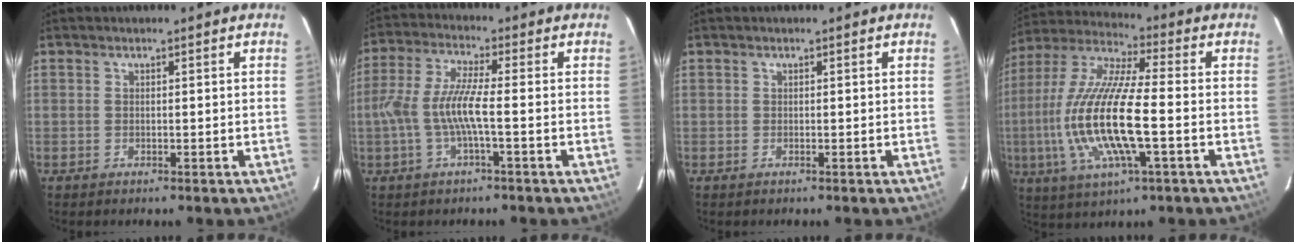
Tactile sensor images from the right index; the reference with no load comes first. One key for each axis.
{"total": 8.2, "fx": -2.0, "fy": 0.6, "fz": 7.9, "tx": -0.172, "ty": 0.001, "tz": -0.035}
{"total": 0.6, "fx": -0.2, "fy": 0.0, "fz": -0.5, "tx": 0.008, "ty": -0.001, "tz": -0.004}
{"total": 19.3, "fx": -3.5, "fy": 4.4, "fz": 18.4, "tx": -0.371, "ty": -0.014, "tz": -0.070}